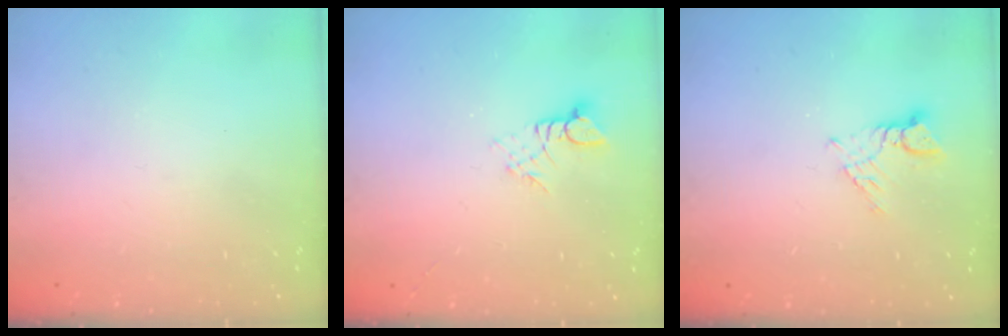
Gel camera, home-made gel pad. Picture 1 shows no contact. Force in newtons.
{"total": 3.4, "press": 3.4, "slide": 0.3}
{"total": 4.1, "press": 4.0, "slide": 0.5}